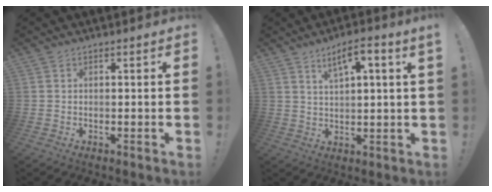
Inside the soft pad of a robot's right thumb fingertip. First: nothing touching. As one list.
[{"total": 6.2, "force": [3.4, 0.8, 5.1], "torque": [-0.080, -0.014, 0.053]}]